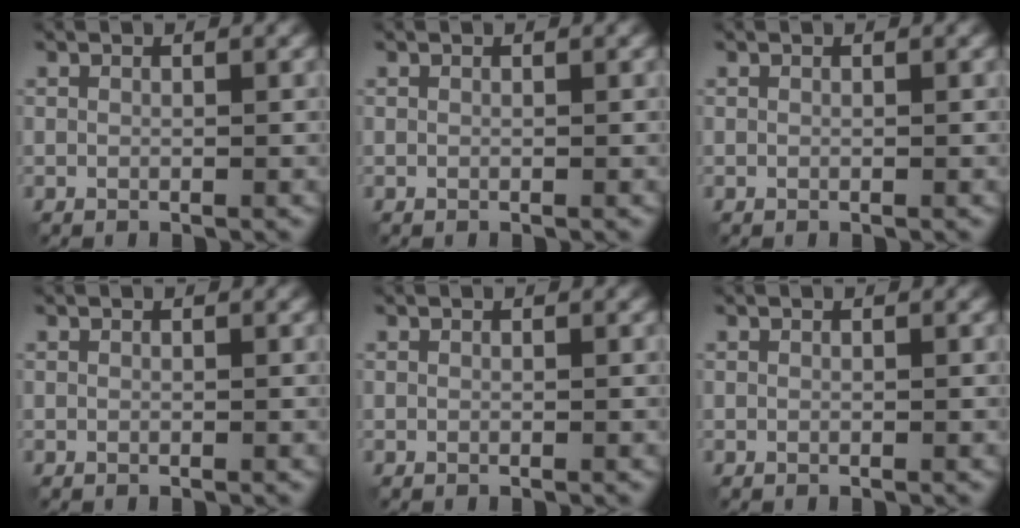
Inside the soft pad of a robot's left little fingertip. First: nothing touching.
{"total": 0.0}
{"total": 0.0}
{"total": 0.0}
{"total": 0.0}
{"total": 0.0}